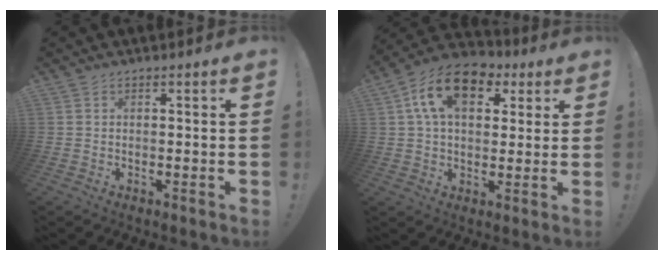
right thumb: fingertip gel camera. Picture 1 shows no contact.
{"total": 15.1, "force": [5.7, 9.7, 10.2], "torque": [-0.177, -0.009, 0.103]}